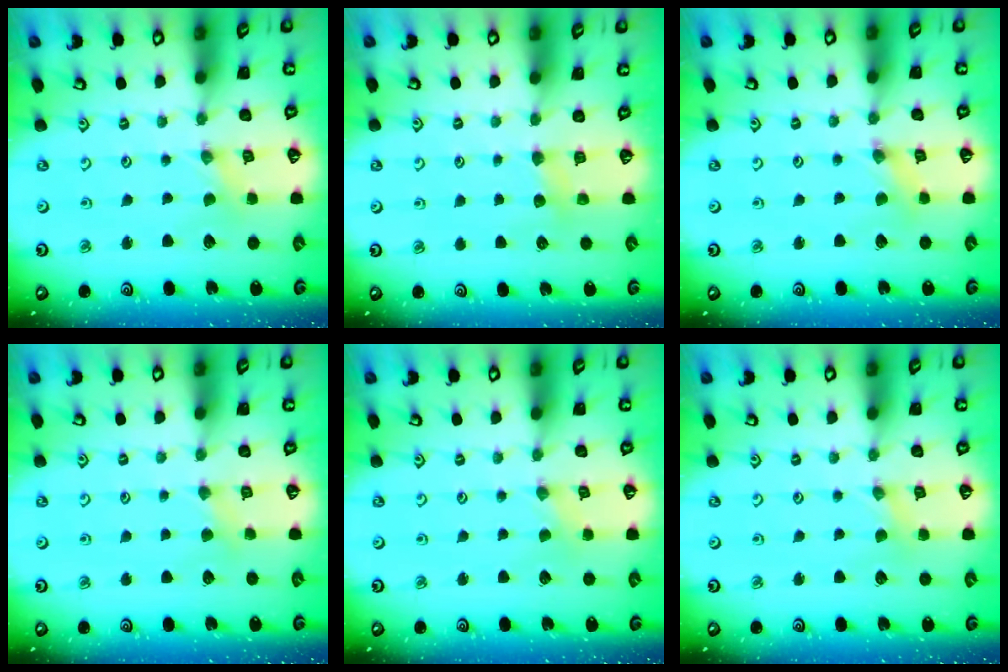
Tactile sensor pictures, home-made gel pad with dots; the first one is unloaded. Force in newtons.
{"total": 4.0, "press": 3.9, "slide": 0.5}
{"total": 0.9, "press": 0.9, "slide": 0.2}
{"total": 2.8, "press": 2.8, "slide": 0.4}
{"total": 0.0}
{"total": 1.7, "press": 1.7, "slide": 0.2}